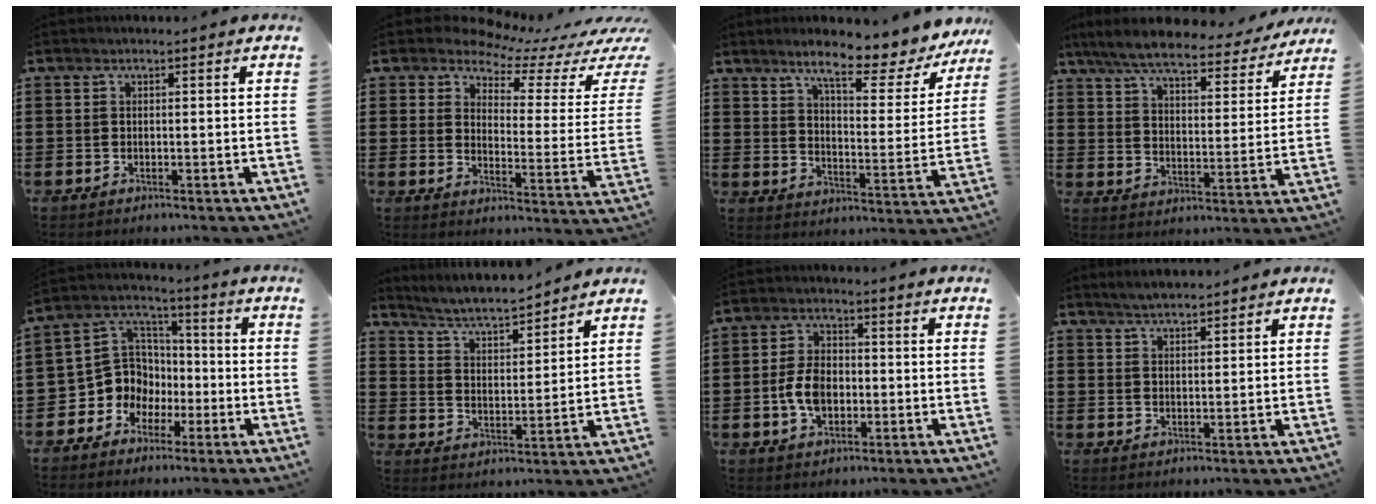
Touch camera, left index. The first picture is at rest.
{"total": 5.6, "force": [5.1, 1.4, 1.8], "torque": [-0.058, -0.036, 0.087]}
{"total": 9.1, "force": [7.2, 1.0, 5.5], "torque": [-0.100, -0.048, 0.114]}
{"total": 7.2, "force": [6.5, 0.7, 3.0], "torque": [-0.087, -0.036, 0.113]}
{"total": 8.6, "force": [-2.6, 8.0, 2.0], "torque": [-0.088, 0.001, -0.053]}
{"total": 4.5, "force": [4.2, 0.1, 1.5], "torque": [-0.049, -0.032, 0.067]}
{"total": 6.0, "force": [-1.2, 3.7, 4.6], "torque": [-0.110, 0.001, -0.029]}
{"total": 2.5, "force": [2.5, -0.1, 0.3], "torque": [-0.011, -0.002, 0.048]}